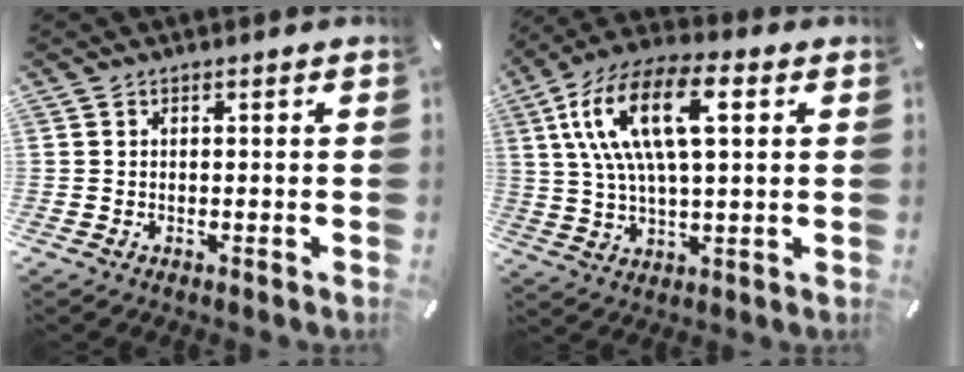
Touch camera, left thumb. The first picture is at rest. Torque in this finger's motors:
{"motor_torque": [1.84, 1.76, 1.76, -1.01, 0.89]}